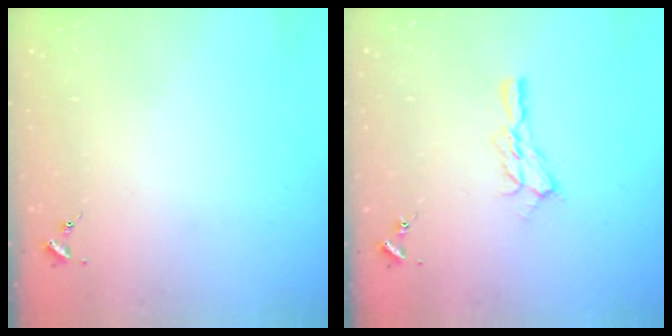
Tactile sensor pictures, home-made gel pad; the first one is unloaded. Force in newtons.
{"total": 9.3, "press": 9.3, "slide": 0.4}